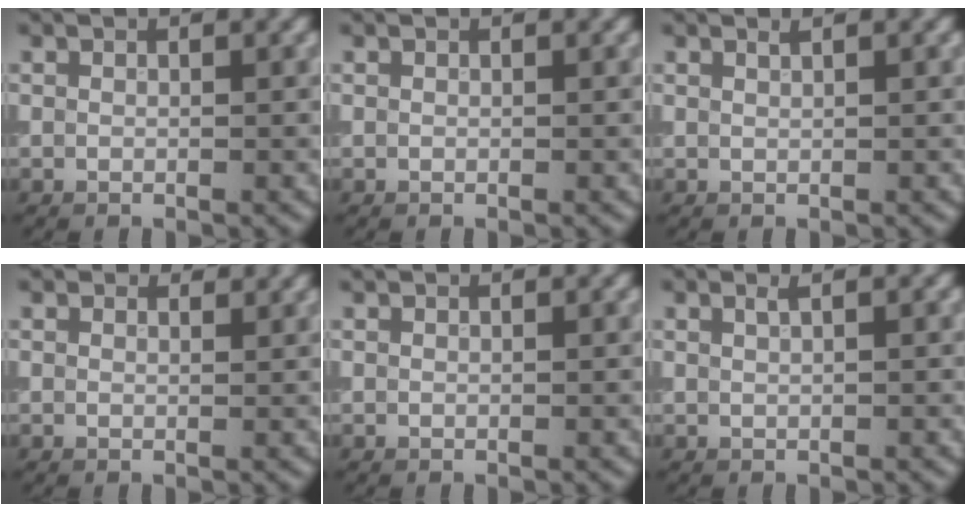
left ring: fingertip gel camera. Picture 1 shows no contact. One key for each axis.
{"total": 0.0}
{"total": 0.6, "fx": 0.5, "fy": 0.1, "fz": 0.3, "tx": -0.003, "ty": 0.000, "tz": 0.008}
{"total": 2.1, "fx": 2.0, "fy": 0.6, "fz": 0.4, "tx": -0.013, "ty": -0.001, "tz": 0.020}
{"total": 0.7, "fx": 0.7, "fy": 0.1, "fz": 0.1, "tx": -0.003, "ty": -0.001, "tz": 0.008}
{"total": 0.9, "fx": 0.5, "fy": 0.3, "fz": 0.7, "tx": -0.008, "ty": 0.001, "tz": 0.006}